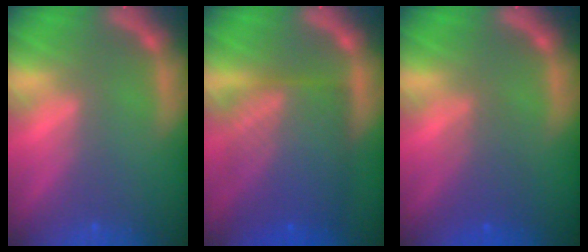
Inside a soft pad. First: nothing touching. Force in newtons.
{"total": 10.0}
{"total": 3.0}